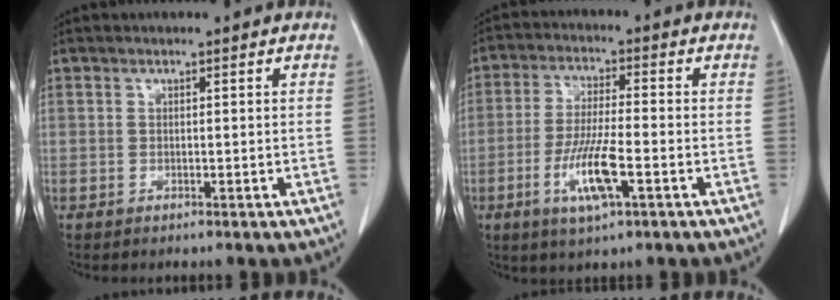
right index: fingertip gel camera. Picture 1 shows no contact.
{"total": 8.9, "force": [-3.3, 1.2, 8.2], "torque": [-0.160, -0.010, -0.058]}